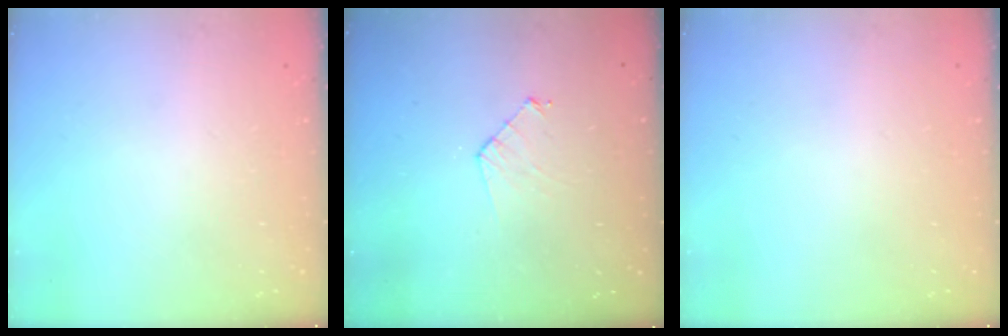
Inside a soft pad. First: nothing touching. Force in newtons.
{"total": 6.7, "press": 6.7, "slide": 0.5}
{"total": 0.0}